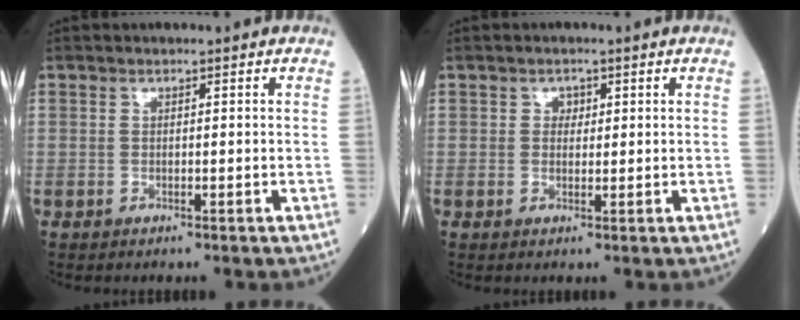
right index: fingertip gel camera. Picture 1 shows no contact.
{"total": 1.4, "force": [0.5, 1.1, 0.6], "torque": [-0.005, 0.001, 0.006]}